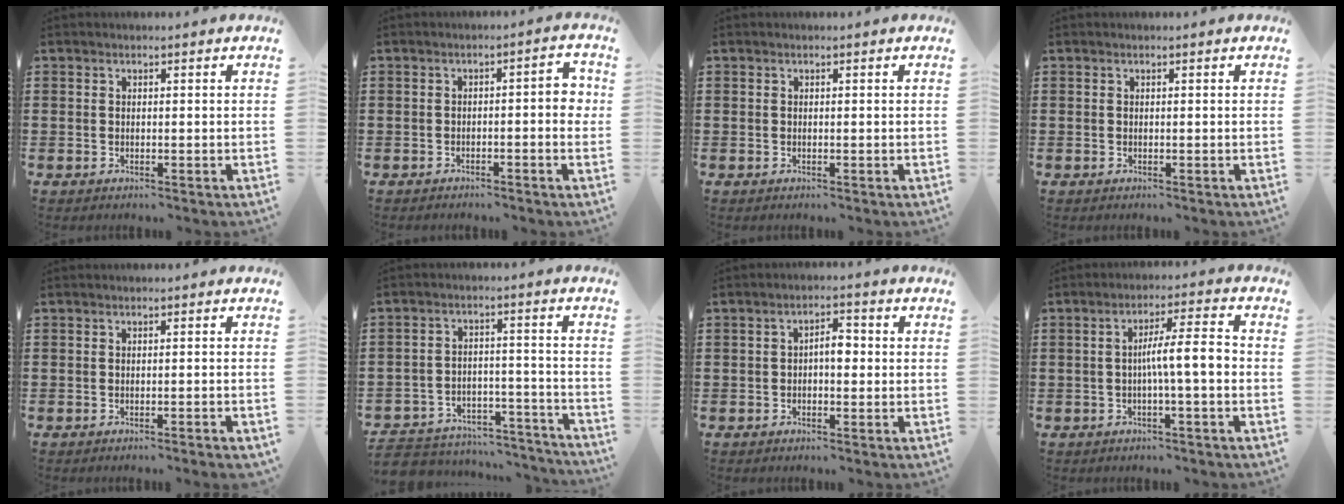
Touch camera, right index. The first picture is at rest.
{"total": 3.1, "force": [-0.9, 0.6, 2.9], "torque": [-0.040, 0.002, -0.021]}
{"total": 0.0}
{"total": 0.0}
{"total": 1.1, "force": [-0.8, -0.1, 0.7], "torque": [-0.012, -0.002, -0.016]}
{"total": 5.4, "force": [-5.2, 1.1, 0.8], "torque": [-0.019, 0.009, -0.106]}
{"total": 3.2, "force": [-0.3, 1.3, 2.9], "torque": [-0.055, 0.007, -0.008]}
{"total": 5.9, "force": [-0.9, 0.9, 5.8], "torque": [-0.105, 0.006, -0.020]}